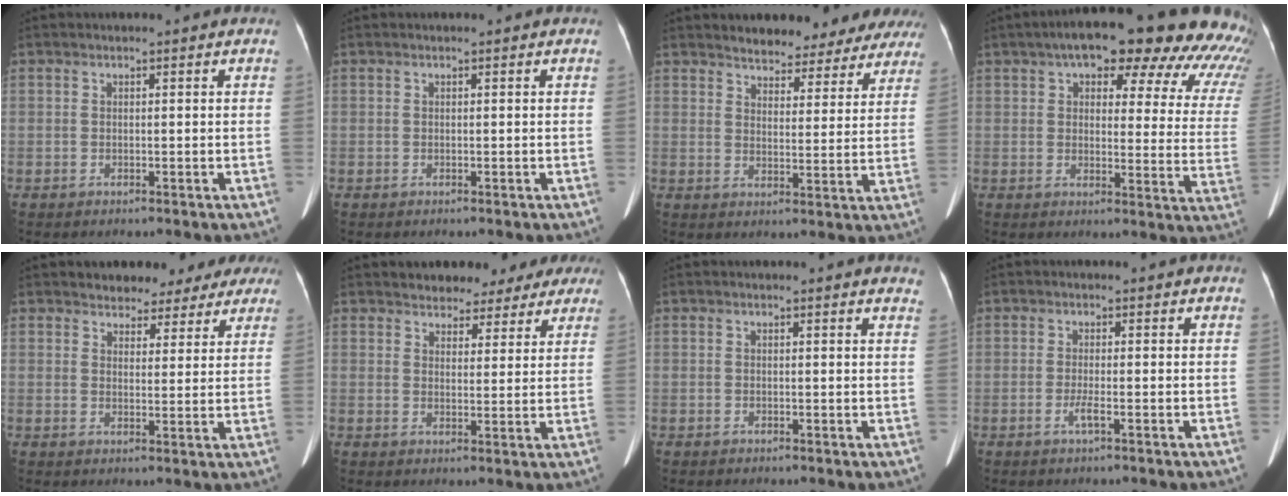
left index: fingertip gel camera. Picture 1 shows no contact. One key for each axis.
{"total": 0.0}
{"total": 16.9, "fx": 15.4, "fy": 5.1, "fz": 4.7, "tx": -0.037, "ty": -0.029, "tz": 0.168}
{"total": 22.7, "fx": 18.3, "fy": 6.6, "fz": 11.7, "tx": -0.122, "ty": -0.027, "tz": 0.185}
{"total": 10.8, "fx": 9.1, "fy": 5.0, "fz": 3.0, "tx": -0.008, "ty": -0.003, "tz": 0.093}
{"total": 11.5, "fx": 9.7, "fy": 5.2, "fz": 3.4, "tx": -0.015, "ty": 0.001, "tz": 0.103}
{"total": 4.7, "fx": 4.5, "fy": 0.7, "fz": 1.1, "tx": 0.004, "ty": -0.021, "tz": 0.022}
{"total": 1.6, "fx": -1.0, "fy": 0.0, "fz": 1.2, "tx": -0.022, "ty": -0.018, "tz": -0.021}